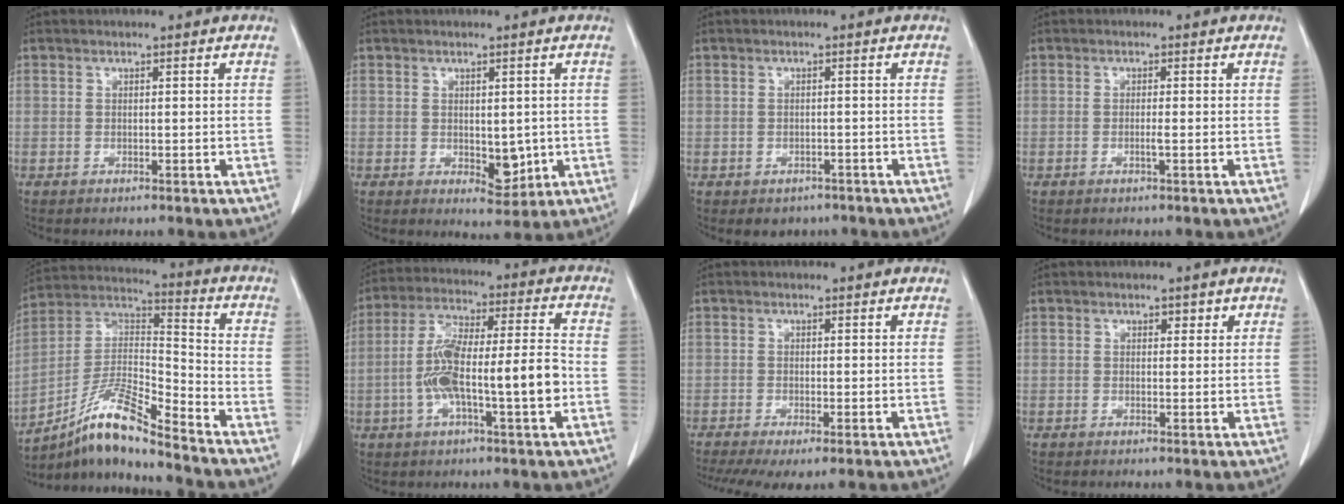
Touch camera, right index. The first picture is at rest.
{"total": 4.0, "force": [-0.4, 2.3, 3.3], "torque": [-0.041, -0.009, 0.007]}
{"total": 2.9, "force": [-2.0, 2.1, 0.5], "torque": [-0.003, 0.006, -0.022]}
{"total": 1.1, "force": [-0.4, -0.2, 1.0], "torque": [-0.020, -0.001, -0.007]}
{"total": 12.9, "force": [-10.2, 0.4, 7.8], "torque": [-0.154, 0.011, -0.186]}
{"total": 13.5, "force": [-2.9, 1.9, 13.1], "torque": [-0.245, 0.020, -0.052]}
{"total": 5.8, "force": [-3.5, 1.6, 4.3], "torque": [-0.073, -0.013, -0.061]}
{"total": 1.2, "force": [0.7, 0.8, 0.6], "torque": [-0.003, -0.001, 0.007]}